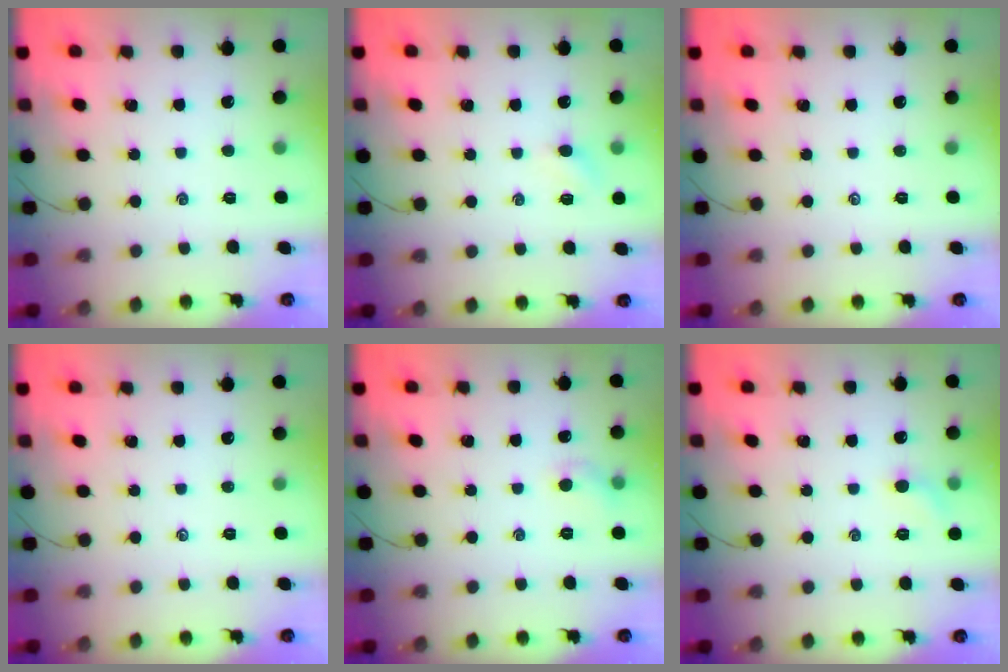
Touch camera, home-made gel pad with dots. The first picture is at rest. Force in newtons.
{"total": 3.1, "press": 2.9, "slide": 1.1}
{"total": 0.0}
{"total": 0.0}
{"total": 5.4, "press": 5.2, "slide": 1.5}
{"total": 5.2, "press": 4.9, "slide": 1.8}